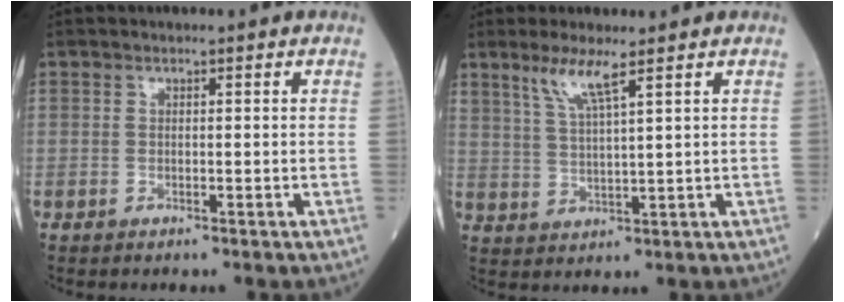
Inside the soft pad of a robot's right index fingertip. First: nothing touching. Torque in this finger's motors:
{"motor_torque": [0.09, 0.15, 0.08, 0.07]}